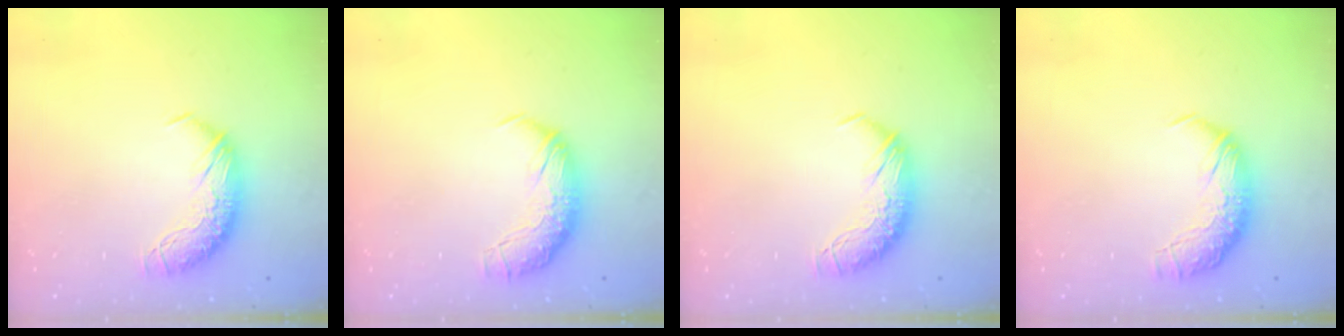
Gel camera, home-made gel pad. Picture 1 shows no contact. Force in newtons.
{"total": 2.4, "press": 1.1, "slide": 2.1}
{"total": 0.0}
{"total": 2.4, "press": 1.1, "slide": 2.1}